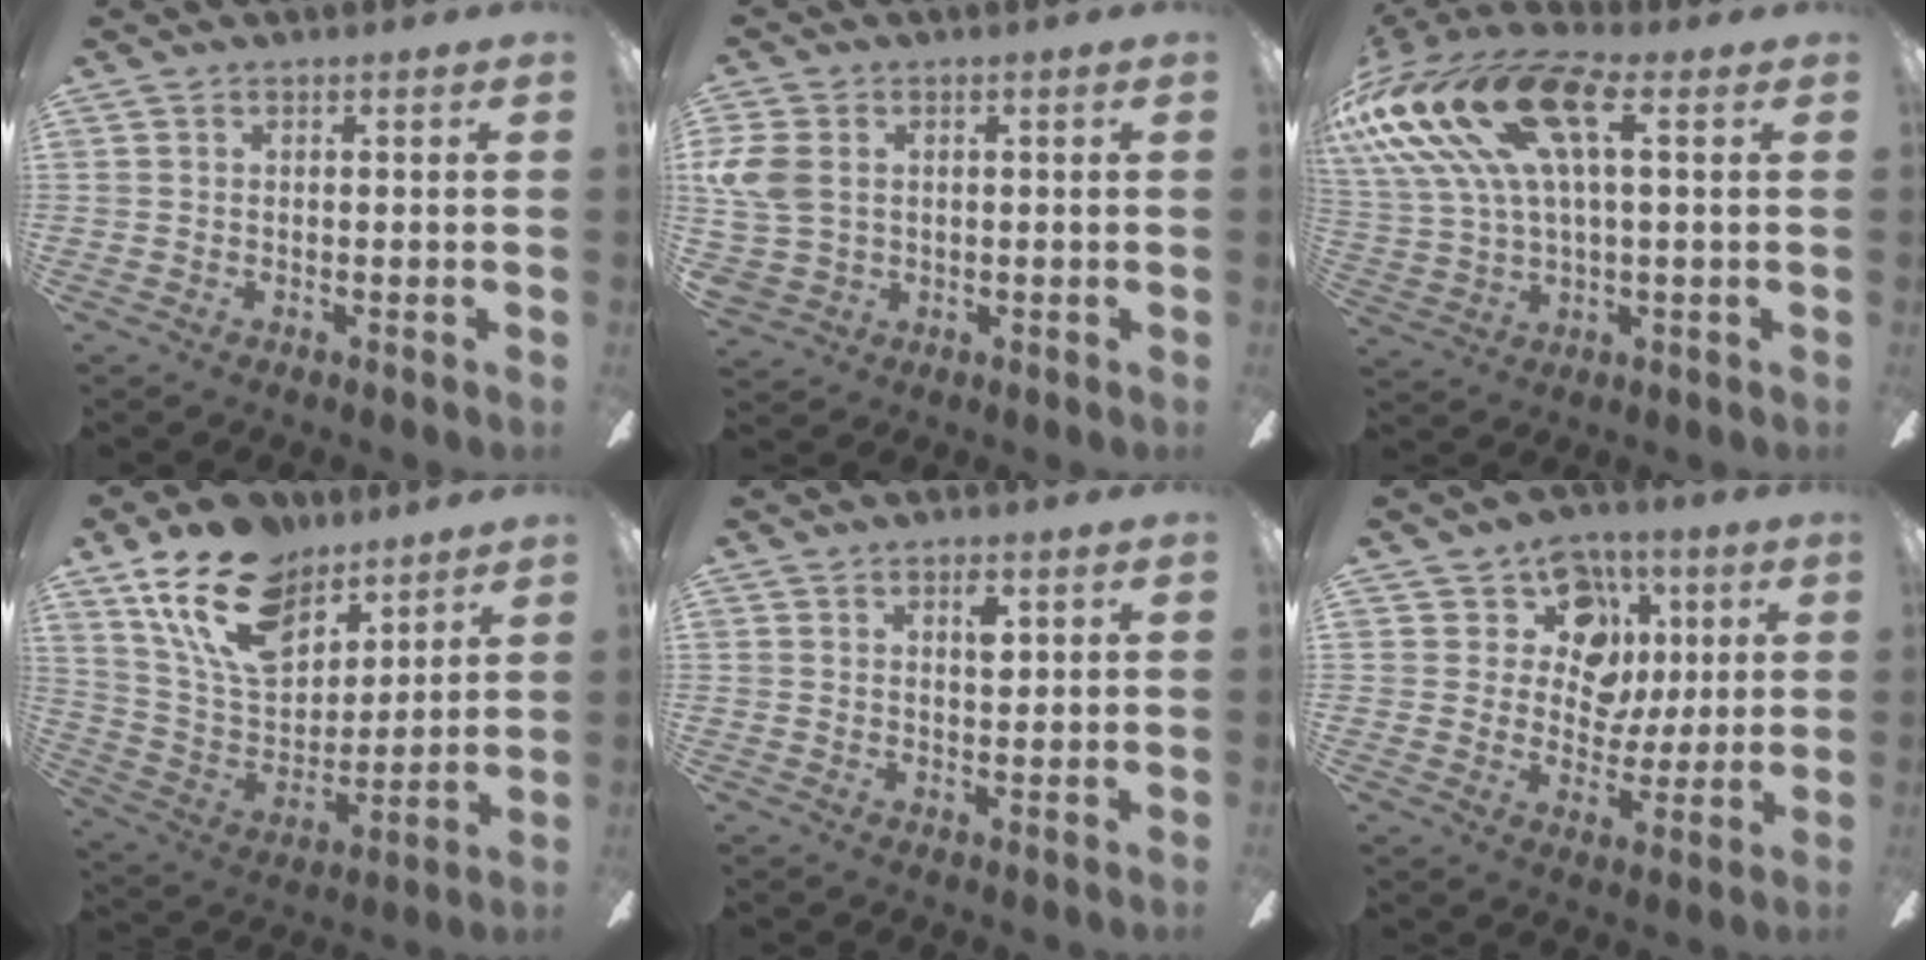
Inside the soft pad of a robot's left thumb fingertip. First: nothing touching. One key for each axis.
{"total": 9.2, "fx": 1.4, "fy": 7.1, "fz": 5.7, "tx": -0.140, "ty": 0.012, "tz": 0.032}
{"total": 22.2, "fx": 7.3, "fy": 10.9, "fz": 17.9, "tx": -0.375, "ty": -0.008, "tz": 0.126}
{"total": 20.2, "fx": 12.8, "fy": 11.5, "fz": 10.6, "tx": -0.196, "ty": -0.053, "tz": 0.236}
{"total": 3.6, "fx": 1.8, "fy": 1.7, "fz": 2.6, "tx": -0.032, "ty": -0.004, "tz": 0.024}
{"total": 13.5, "fx": 4.8, "fy": 10.9, "fz": 6.2, "tx": -0.089, "ty": -0.012, "tz": 0.091}